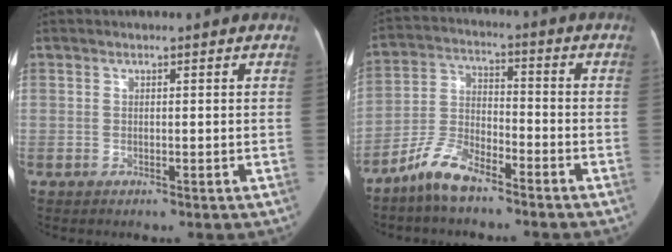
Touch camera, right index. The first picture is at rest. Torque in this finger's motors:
{"motor_torque": [0.01, -0.14, -0.42, -0.21]}